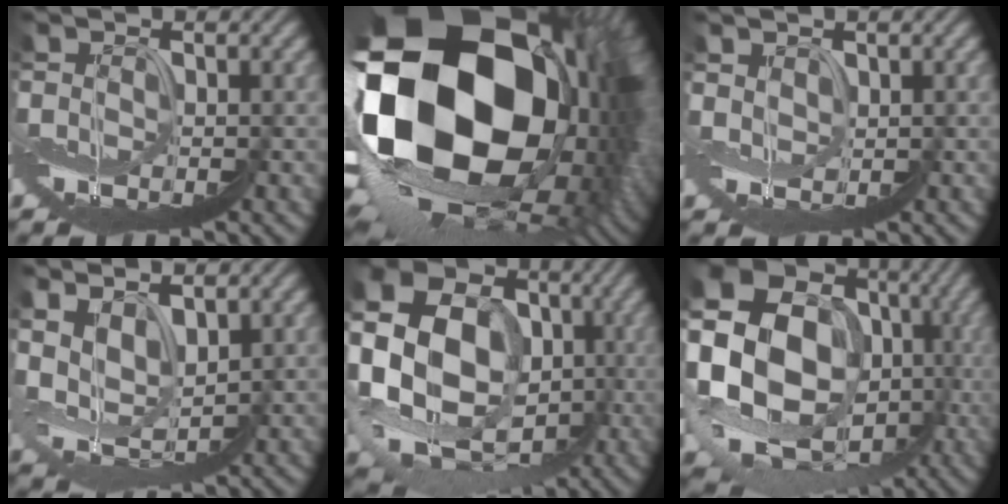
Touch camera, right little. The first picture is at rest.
{"total": 17.6, "force": [0.9, 12.9, 11.9], "torque": [-0.221, -0.036, 0.008]}
{"total": 1.8, "force": [1.4, -0.5, -1.1], "torque": [0.017, 0.011, 0.026]}
{"total": 2.9, "force": [2.4, 0.8, 1.5], "torque": [-0.035, 0.018, 0.039]}
{"total": 13.8, "force": [-1.1, 11.6, 7.3], "torque": [-0.139, -0.001, -0.034]}
{"total": 14.7, "force": [0.2, 12.9, 7.0], "torque": [-0.133, -0.005, 0.005]}